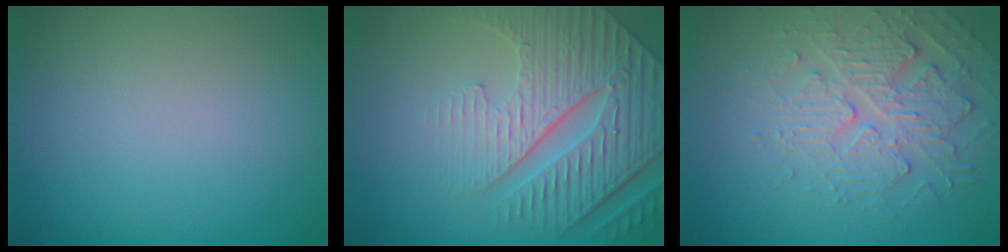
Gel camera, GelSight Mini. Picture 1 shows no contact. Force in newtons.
{"total": 6.9, "press": 5.7, "slide": 3.9}
{"total": 4.3, "press": 3.8, "slide": 2.0}